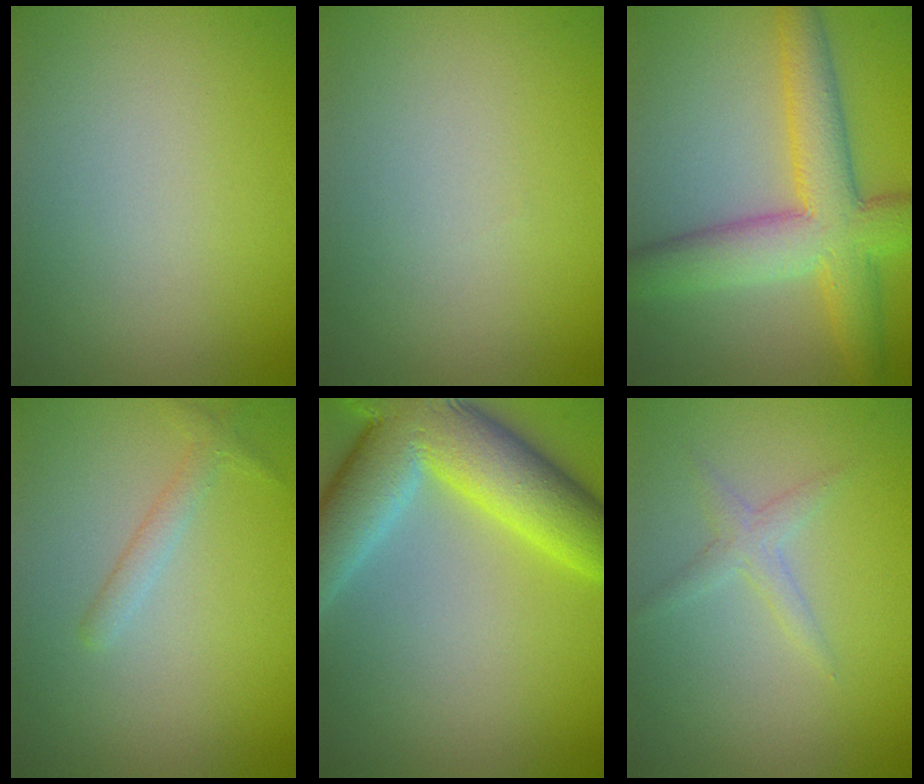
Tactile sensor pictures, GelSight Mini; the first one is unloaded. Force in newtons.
{"total": 0.0}
{"total": 7.7, "press": 7.7, "slide": 0.2}
{"total": 1.4, "press": 1.4, "slide": 0.0}
{"total": 11.9, "press": 11.9, "slide": 0.9}
{"total": 1.5, "press": 1.5, "slide": 0.1}